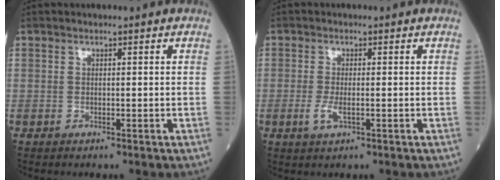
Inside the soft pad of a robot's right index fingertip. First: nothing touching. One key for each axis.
{"total": 2.4, "fx": -0.7, "fy": 0.6, "fz": 2.2, "tx": -0.055, "ty": -0.007, "tz": -0.011}